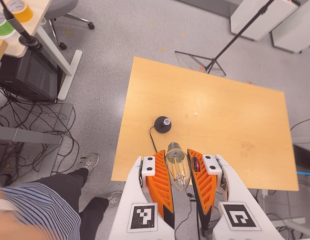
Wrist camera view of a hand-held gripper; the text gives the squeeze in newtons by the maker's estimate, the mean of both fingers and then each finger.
{"total": 22.0, "left": 24.6, "right": 19.4}